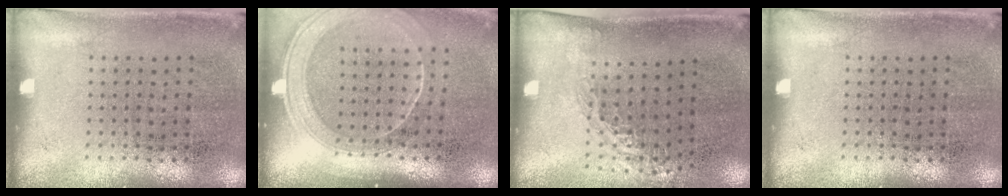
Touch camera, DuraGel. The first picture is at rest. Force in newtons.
{"total": 1.9, "press": 1.7, "slide": 0.9}
{"total": 1.1, "press": 0.8, "slide": 0.6}
{"total": 0.0}